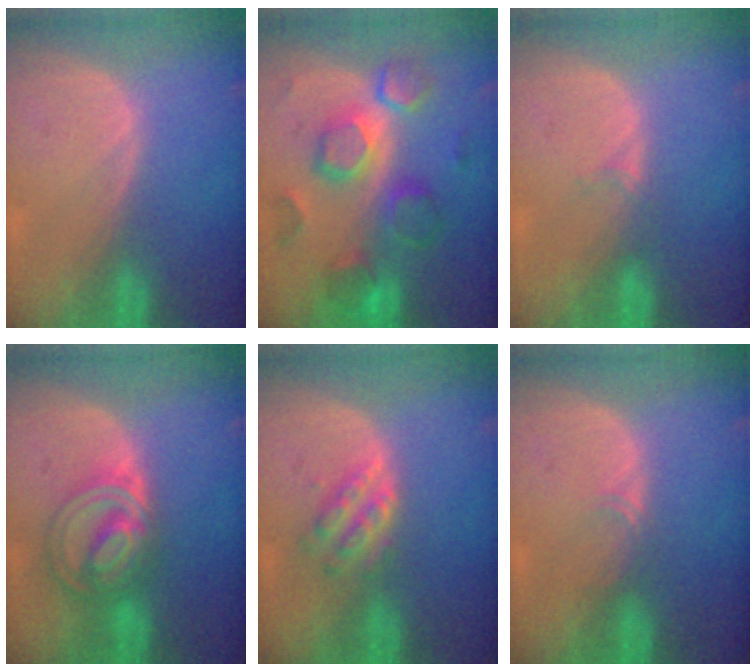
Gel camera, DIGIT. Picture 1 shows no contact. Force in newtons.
{"total": 9.8, "press": 9.8, "slide": 0.6}
{"total": 1.3, "press": 1.0, "slide": 0.9}
{"total": 7.4, "press": 7.3, "slide": 0.4}
{"total": 4.9, "press": 4.3, "slide": 2.3}
{"total": 1.4, "press": 1.1, "slide": 0.9}